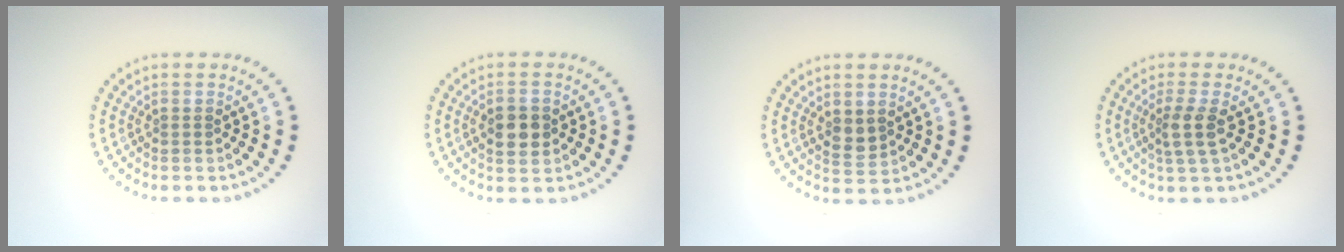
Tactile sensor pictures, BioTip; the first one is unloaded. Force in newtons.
{"total": 3.0, "press": 3.0, "slide": 0.1}
{"total": 1.8, "press": 1.7, "slide": 0.4}
{"total": 2.3, "press": 1.9, "slide": 1.3}